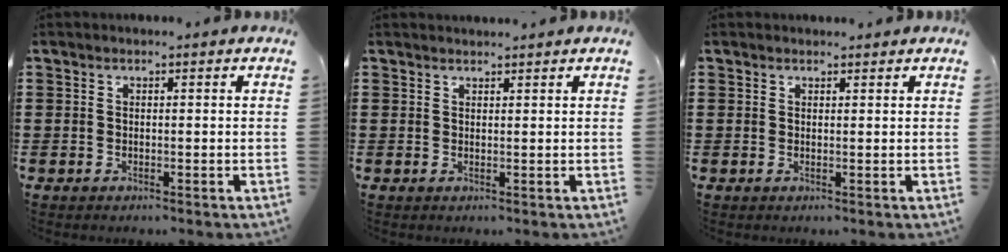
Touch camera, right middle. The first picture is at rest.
{"total": 1.0, "force": [1.0, 0.0, 0.0], "torque": [-0.002, 0.000, 0.018]}
{"total": 0.7, "force": [0.6, 0.3, 0.0], "torque": [0.006, -0.002, 0.010]}